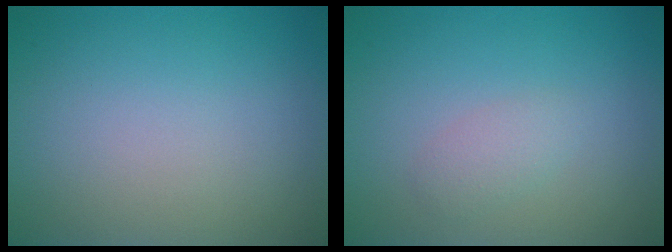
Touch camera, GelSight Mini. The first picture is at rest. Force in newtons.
{"total": 1.4, "press": 1.4, "slide": 0.1}